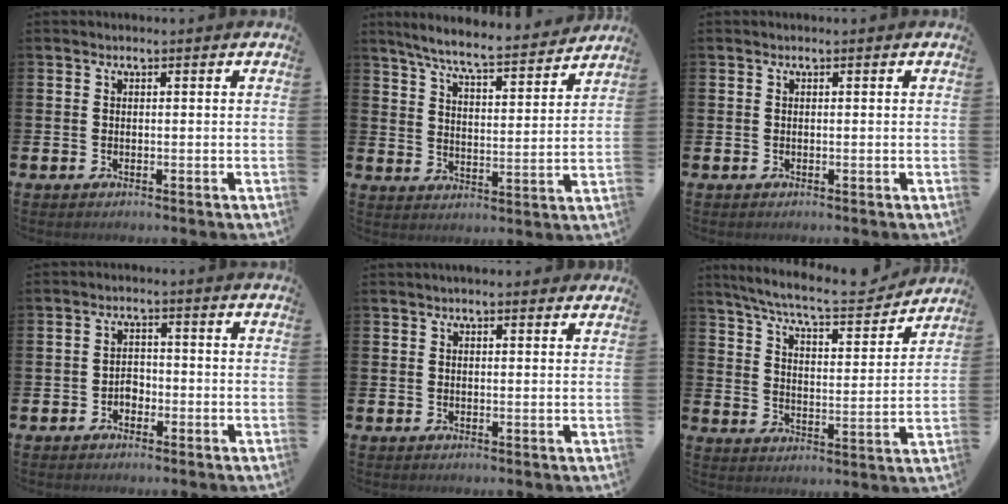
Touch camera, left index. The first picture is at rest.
{"total": 7.2, "force": [6.7, 0.4, 2.7], "torque": [-0.075, -0.047, 0.112]}
{"total": 0.0}
{"total": 2.0, "force": [-1.1, 1.5, 0.8], "torque": [-0.013, 0.003, -0.026]}
{"total": 1.5, "force": [1.4, 0.2, 0.5], "torque": [-0.012, 0.001, 0.025]}
{"total": 7.8, "force": [7.2, 0.9, 3.0], "torque": [-0.080, -0.049, 0.120]}